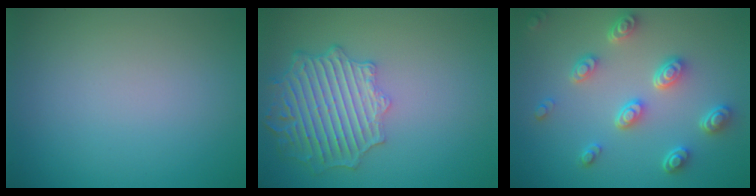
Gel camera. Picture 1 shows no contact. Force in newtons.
{"total": 6.3, "press": 5.1, "slide": 3.7}
{"total": 4.9, "press": 3.9, "slide": 3.0}